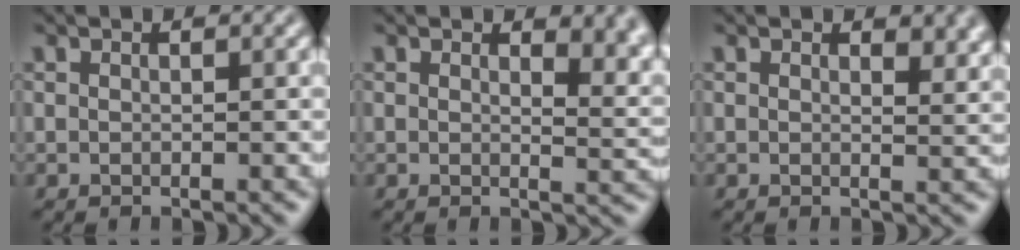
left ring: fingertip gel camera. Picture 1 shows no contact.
{"total": 4.0, "force": [2.0, 1.8, 2.9], "torque": [-0.029, -0.007, 0.030]}
{"total": 2.2, "force": [1.3, 1.0, 1.5], "torque": [-0.019, -0.004, 0.021]}